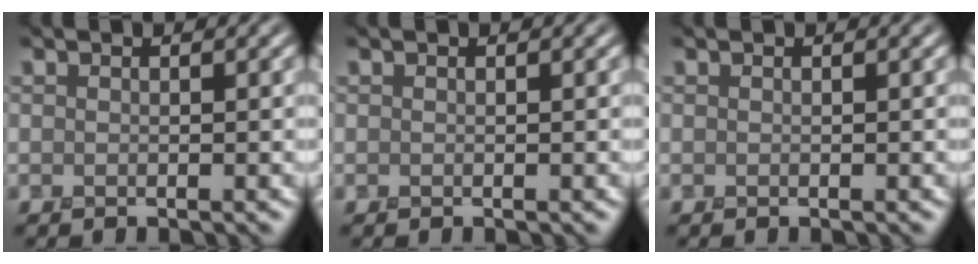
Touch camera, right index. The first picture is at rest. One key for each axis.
{"total": 0.0}
{"total": 0.0}